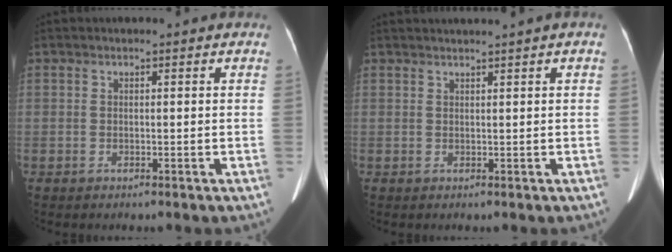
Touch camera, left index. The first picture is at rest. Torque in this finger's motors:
{"motor_torque": [0.82, -1.32, 0.22, 0.04]}